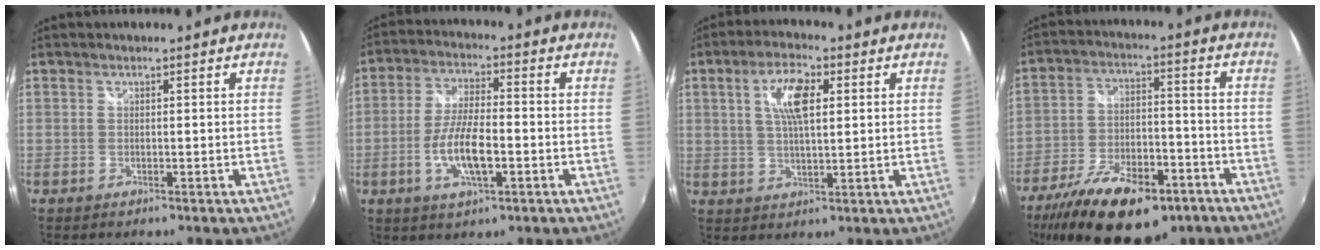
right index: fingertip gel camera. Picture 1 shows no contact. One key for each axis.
{"total": 9.4, "fx": -2.8, "fy": 3.0, "fz": 8.4, "tx": -0.169, "ty": -0.004, "tz": -0.052}
{"total": 7.9, "fx": 2.4, "fy": 2.9, "fz": 6.9, "tx": -0.129, "ty": 0.011, "tz": 0.042}
{"total": 21.8, "fx": -14.1, "fy": 9.9, "fz": 13.3, "tx": -0.261, "ty": -0.022, "tz": -0.214}